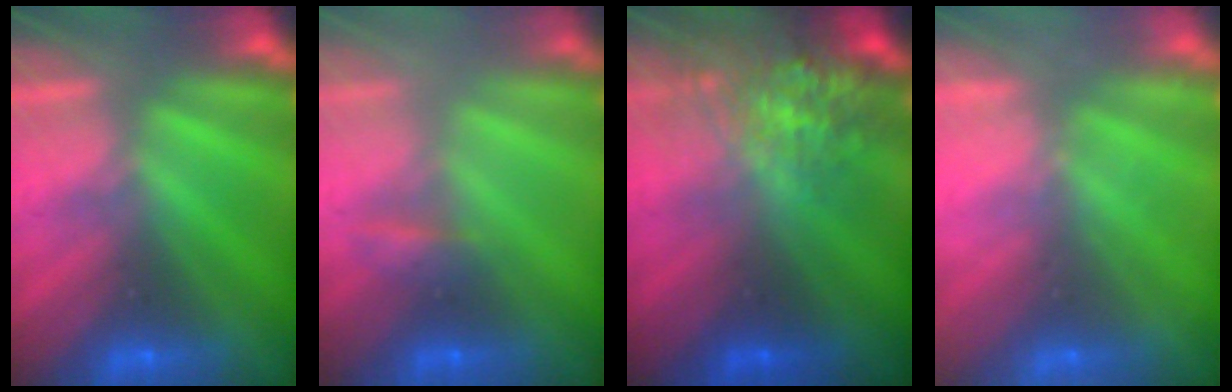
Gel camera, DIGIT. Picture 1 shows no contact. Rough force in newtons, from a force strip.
{"total": 2.2}
{"total": 6.7}
{"total": 2.3}